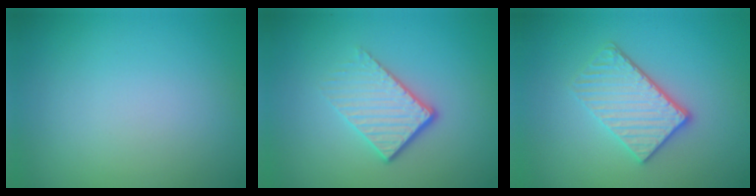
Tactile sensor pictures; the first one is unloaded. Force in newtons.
{"total": 4.1, "press": 2.6, "slide": 3.1}
{"total": 3.8, "press": 3.2, "slide": 2.0}